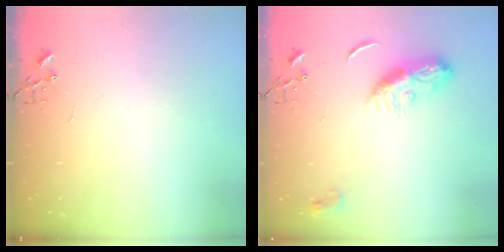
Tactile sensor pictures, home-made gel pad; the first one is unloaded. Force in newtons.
{"total": 10.9, "press": 10.9, "slide": 0.7}